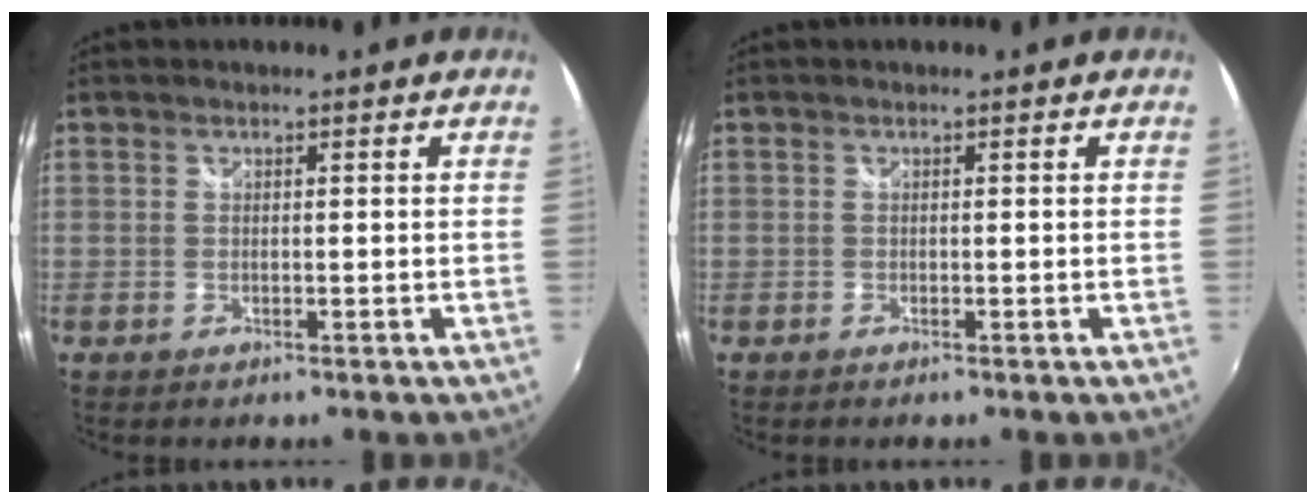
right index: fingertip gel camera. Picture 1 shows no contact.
{"total": 0.0}